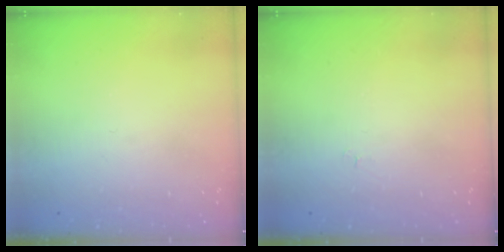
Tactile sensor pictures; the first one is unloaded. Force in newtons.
{"total": 3.1, "press": 3.1, "slide": 0.5}